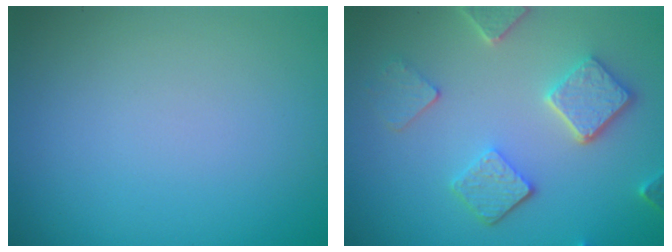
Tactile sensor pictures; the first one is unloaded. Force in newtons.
{"total": 4.9, "press": 3.8, "slide": 3.1}